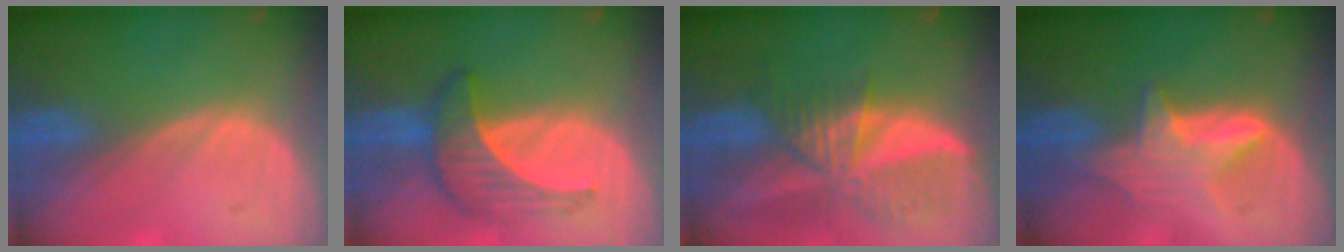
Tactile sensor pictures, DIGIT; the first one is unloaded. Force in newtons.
{"total": 6.6, "press": 6.4, "slide": 1.7}
{"total": 9.4, "press": 8.2, "slide": 4.6}
{"total": 5.8, "press": 5.8, "slide": 0.8}